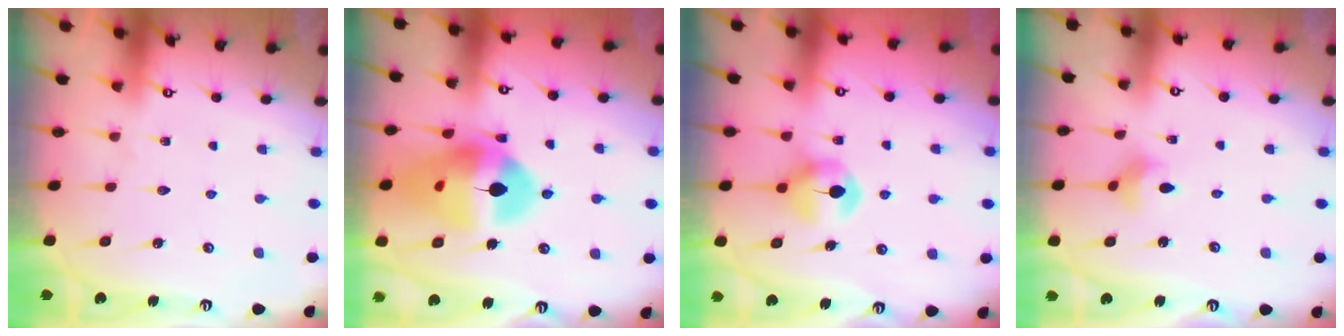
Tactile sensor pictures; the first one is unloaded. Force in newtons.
{"total": 19.0, "press": 18.9, "slide": 2.3}
{"total": 7.3, "press": 7.3, "slide": 0.4}
{"total": 3.9, "press": 3.8, "slide": 0.8}